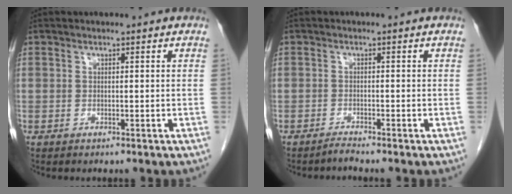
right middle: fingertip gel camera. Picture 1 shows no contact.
{"total": 1.1, "force": [-1.0, -0.4, 0.0], "torque": [0.005, -0.004, -0.018]}